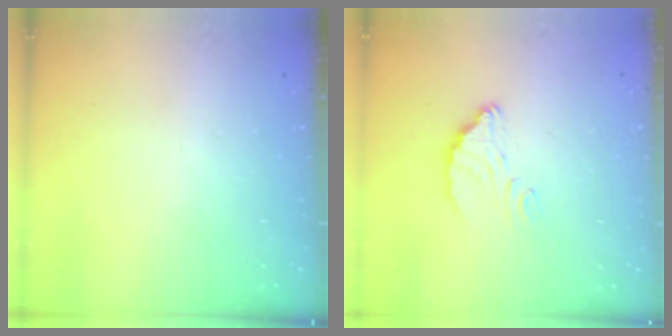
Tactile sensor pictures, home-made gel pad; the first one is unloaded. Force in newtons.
{"total": 7.4, "press": 7.4, "slide": 0.6}